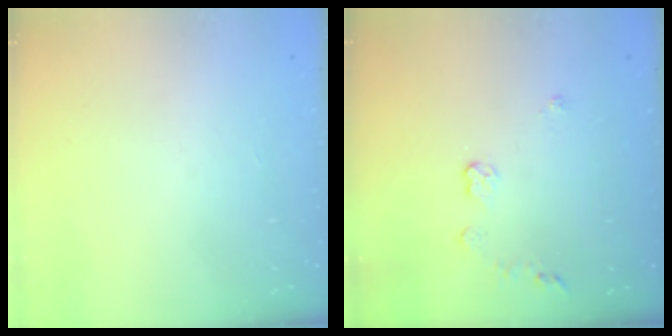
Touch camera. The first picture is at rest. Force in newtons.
{"total": 4.1, "press": 4.1, "slide": 0.6}